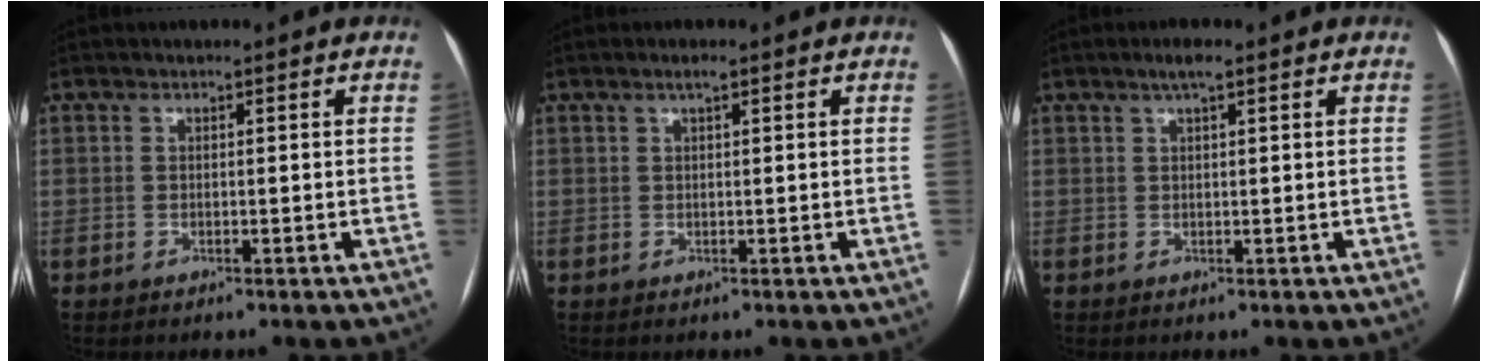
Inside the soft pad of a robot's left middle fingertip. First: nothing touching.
{"total": 1.2, "force": [0.8, 0.1, 1.0], "torque": [-0.019, 0.006, 0.013]}
{"total": 2.3, "force": [1.4, 0.3, 1.8], "torque": [-0.035, 0.008, 0.025]}